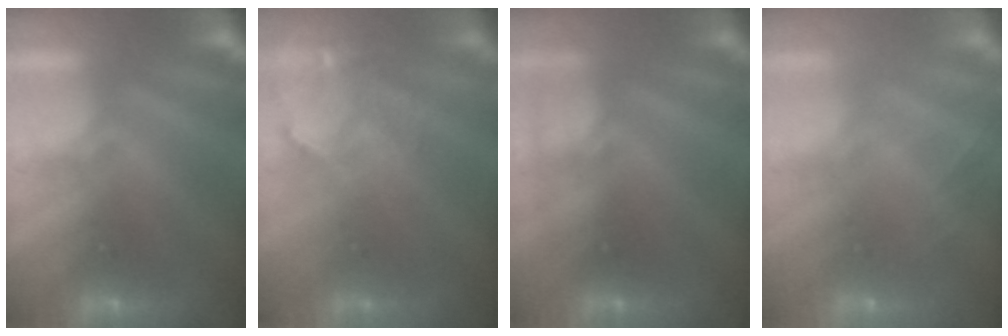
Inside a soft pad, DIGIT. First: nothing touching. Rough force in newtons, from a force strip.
{"total": 3.7}
{"total": 2.7}
{"total": 2.0}